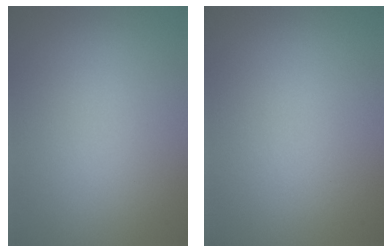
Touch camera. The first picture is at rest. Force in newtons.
{"total": 0.0}